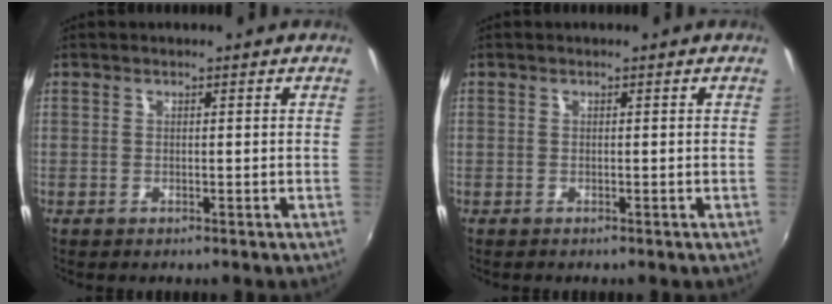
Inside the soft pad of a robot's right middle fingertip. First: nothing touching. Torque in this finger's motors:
{"motor_torque": [-1.86, -0.26, 0.00, 0.00]}